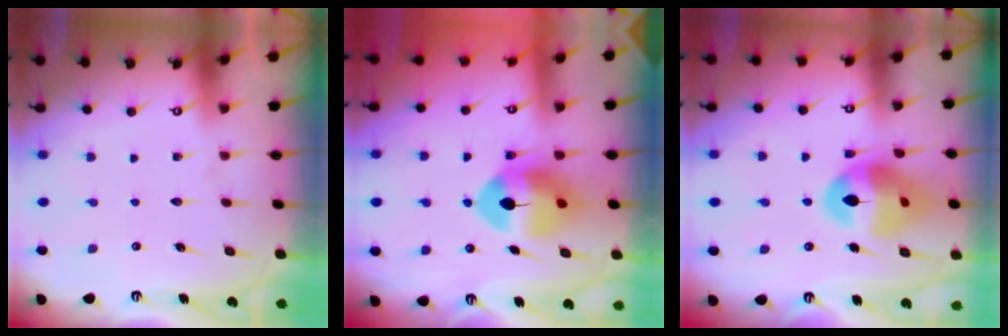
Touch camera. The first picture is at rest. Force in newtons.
{"total": 9.6, "press": 9.4, "slide": 2.0}
{"total": 15.4, "press": 15.2, "slide": 2.2}